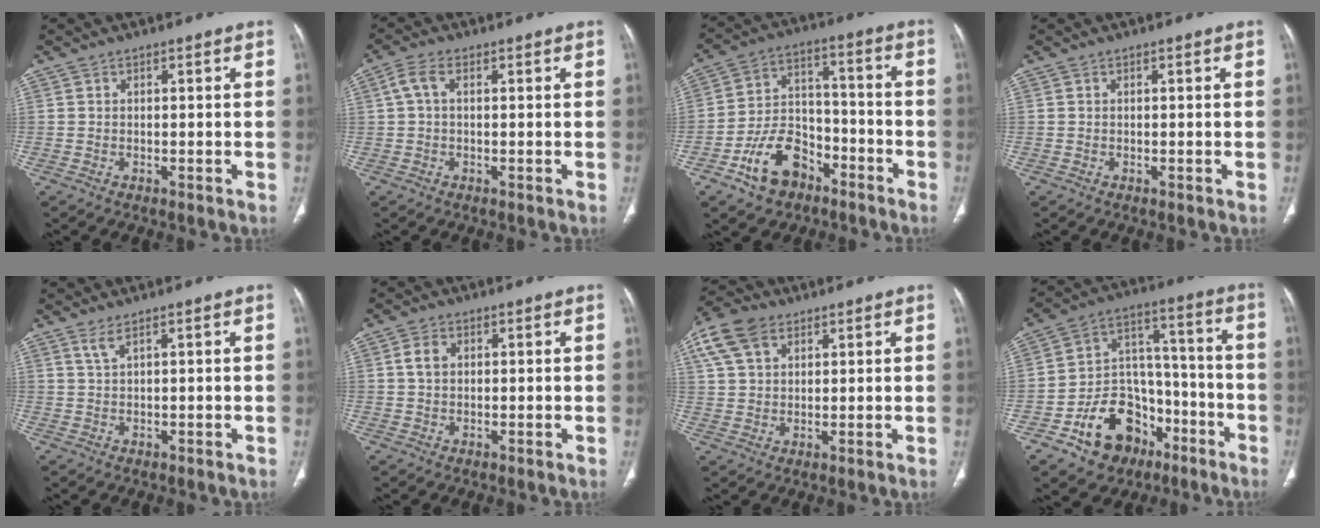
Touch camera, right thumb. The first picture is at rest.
{"total": 2.3, "force": [0.4, 1.5, 1.7], "torque": [-0.033, 0.012, 0.006]}
{"total": 12.4, "force": [-7.1, 8.2, 6.1], "torque": [-0.078, 0.065, -0.122]}
{"total": 0.0}
{"total": 1.8, "force": [1.2, 0.1, 1.3], "torque": [-0.031, -0.001, 0.029]}
{"total": 3.2, "force": [0.8, 2.3, 2.1], "torque": [-0.036, 0.003, 0.015]}
{"total": 10.8, "force": [5.4, 7.0, 6.2], "torque": [-0.120, 0.008, 0.104]}
{"total": 18.1, "force": [-9.0, 12.9, 8.8], "torque": [-0.092, 0.086, -0.139]}